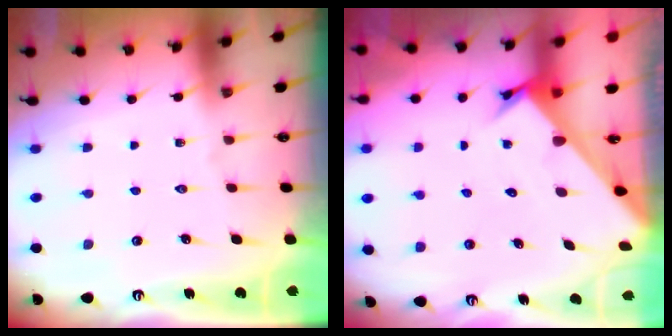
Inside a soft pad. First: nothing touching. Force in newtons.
{"total": 2.6, "press": 2.6, "slide": 0.2}